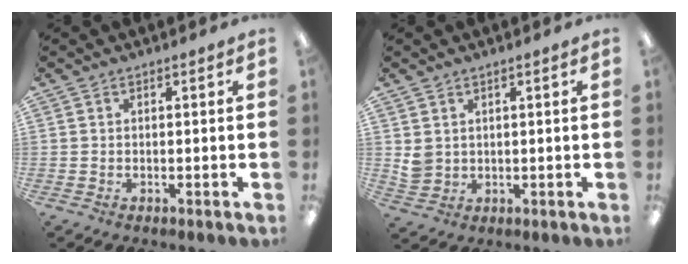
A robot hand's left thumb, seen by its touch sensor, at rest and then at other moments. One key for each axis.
{"total": 3.4, "fx": 1.9, "fy": 2.7, "fz": 0.8, "tx": -0.014, "ty": -0.004, "tz": 0.035}